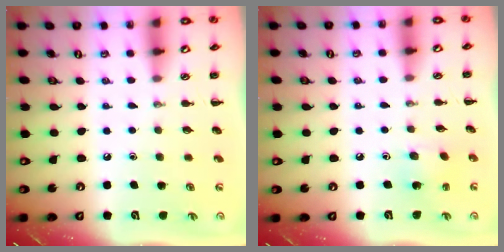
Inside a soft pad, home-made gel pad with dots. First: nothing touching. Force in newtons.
{"total": 3.7, "press": 3.5, "slide": 1.2}